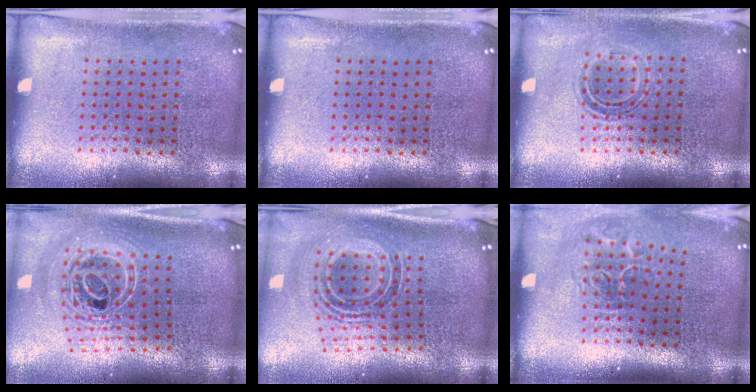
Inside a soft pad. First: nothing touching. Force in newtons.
{"total": 0.0}
{"total": 1.2, "press": 1.0, "slide": 0.7}
{"total": 2.7, "press": 1.9, "slide": 1.8}
{"total": 1.5, "press": 1.2, "slide": 0.9}
{"total": 2.1, "press": 1.3, "slide": 1.6}